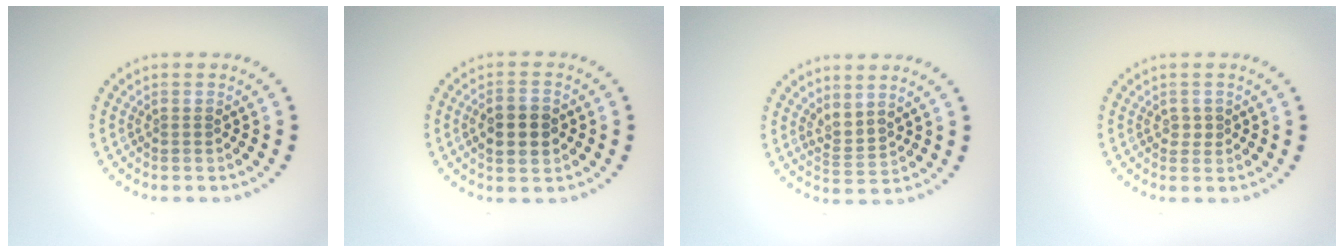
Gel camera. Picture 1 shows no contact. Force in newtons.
{"total": 3.7, "press": 3.7, "slide": 0.2}
{"total": 2.1, "press": 1.4, "slide": 1.5}
{"total": 1.0, "press": 1.0, "slide": 0.4}